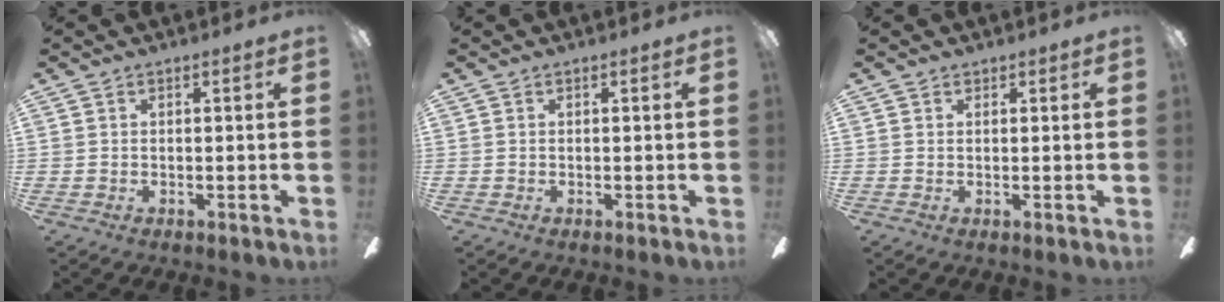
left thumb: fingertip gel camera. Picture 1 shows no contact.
{"total": 0.0}
{"total": 1.1, "force": [0.8, 0.7, 0.0], "torque": [-0.001, 0.002, 0.016]}